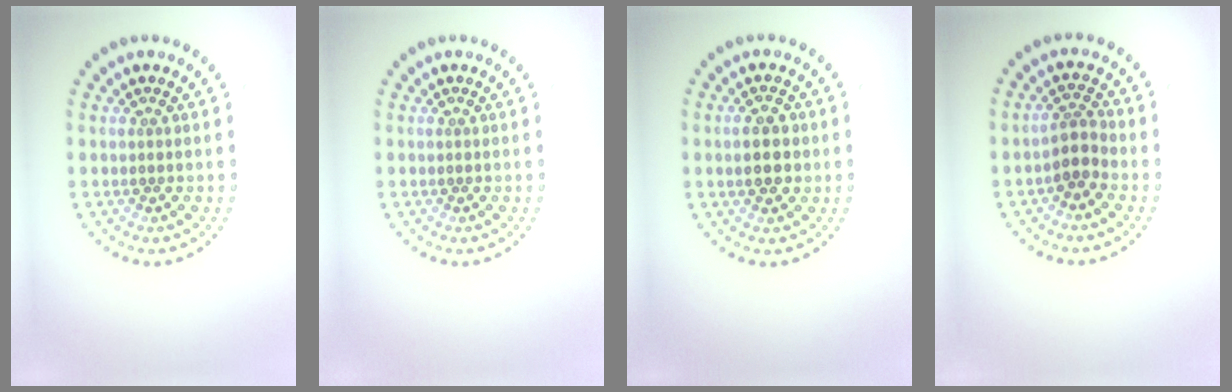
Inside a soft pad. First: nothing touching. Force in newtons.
{"total": 0.0}
{"total": 3.2, "press": 3.2, "slide": 0.1}
{"total": 2.2, "press": 1.7, "slide": 1.3}